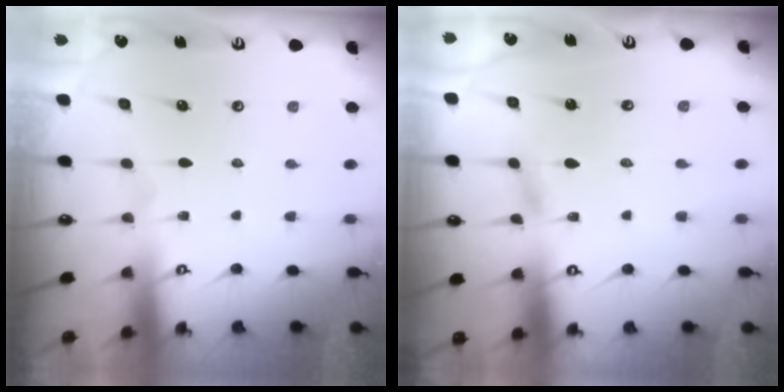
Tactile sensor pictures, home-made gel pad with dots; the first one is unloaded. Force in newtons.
{"total": 1.6, "press": 1.6, "slide": 0.2}